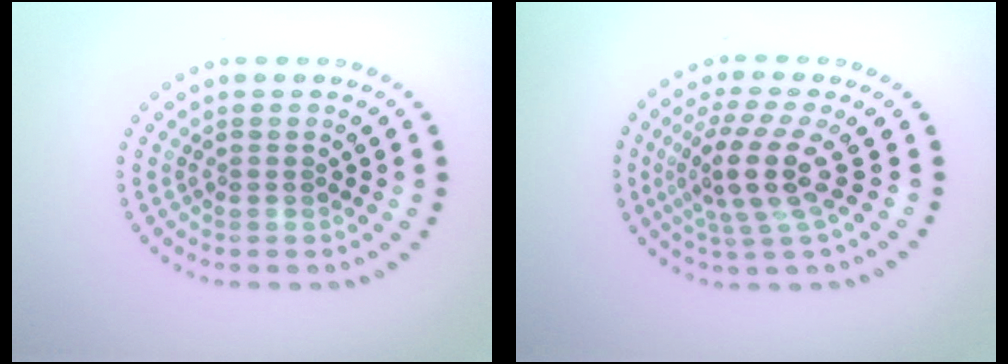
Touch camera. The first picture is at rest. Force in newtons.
{"total": 4.3, "press": 3.3, "slide": 2.8}